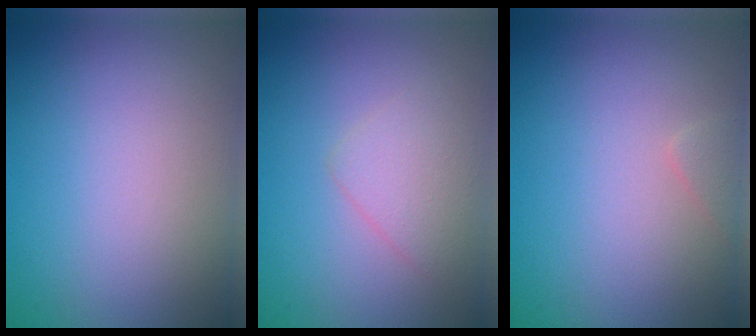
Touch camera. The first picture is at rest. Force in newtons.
{"total": 2.2, "press": 2.2, "slide": 0.1}
{"total": 0.8, "press": 0.8, "slide": 0.0}